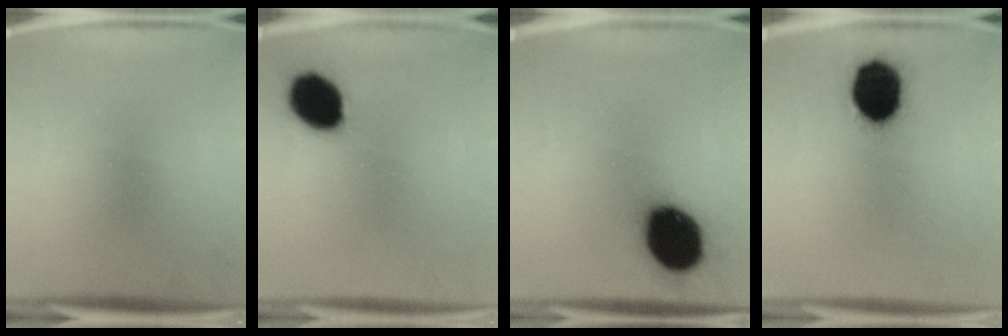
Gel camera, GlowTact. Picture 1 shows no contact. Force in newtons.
{"total": 14.1}
{"total": 19.7}
{"total": 16.0}